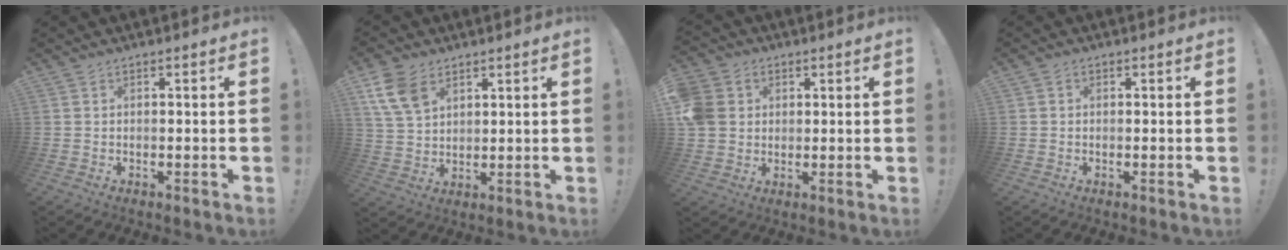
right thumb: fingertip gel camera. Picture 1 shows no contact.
{"total": 10.7, "force": [5.8, 7.1, 5.6], "torque": [-0.113, -0.016, 0.118]}
{"total": 8.2, "force": [1.7, 7.3, 3.3], "torque": [-0.072, -0.002, 0.034]}
{"total": 0.6, "force": [-0.2, 0.5, 0.2], "torque": [-0.007, 0.003, -0.003]}